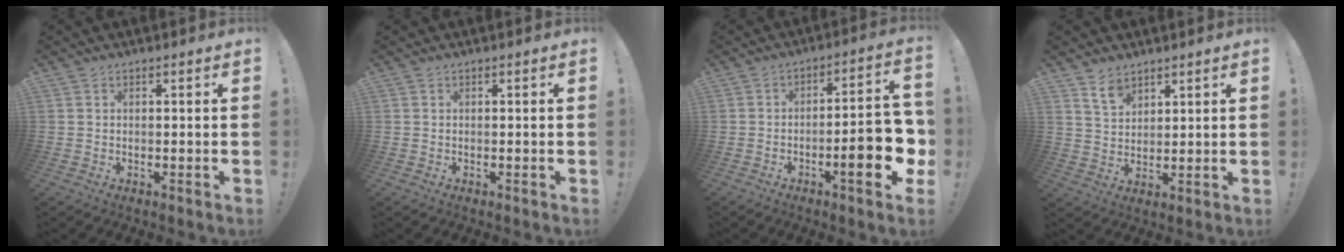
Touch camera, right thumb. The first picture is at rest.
{"total": 0.0}
{"total": 15.1, "force": [-4.1, 3.4, 14.1], "torque": [-0.177, 0.009, -0.059]}
{"total": 5.9, "force": [4.5, 3.1, 2.1], "torque": [-0.037, -0.023, 0.084]}